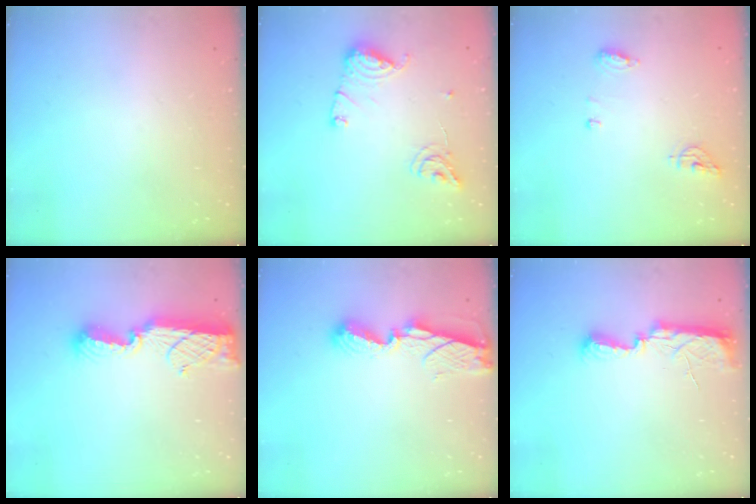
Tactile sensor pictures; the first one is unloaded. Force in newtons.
{"total": 12.4, "press": 12.3, "slide": 1.2}
{"total": 6.8, "press": 6.6, "slide": 1.8}
{"total": 11.0, "press": 11.0, "slide": 0.6}
{"total": 6.8, "press": 6.7, "slide": 0.8}
{"total": 10.4, "press": 8.9, "slide": 5.4}